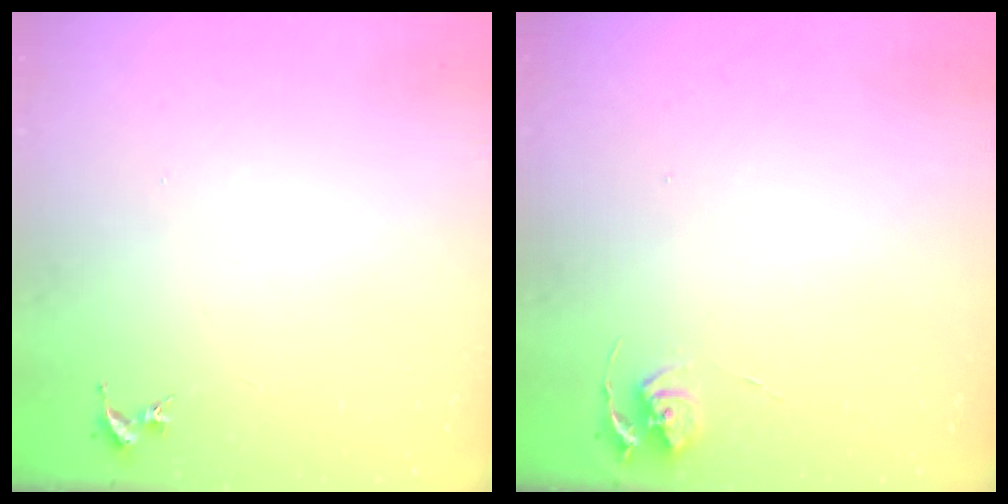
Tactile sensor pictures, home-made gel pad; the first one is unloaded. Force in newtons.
{"total": 5.3, "press": 5.2, "slide": 0.6}